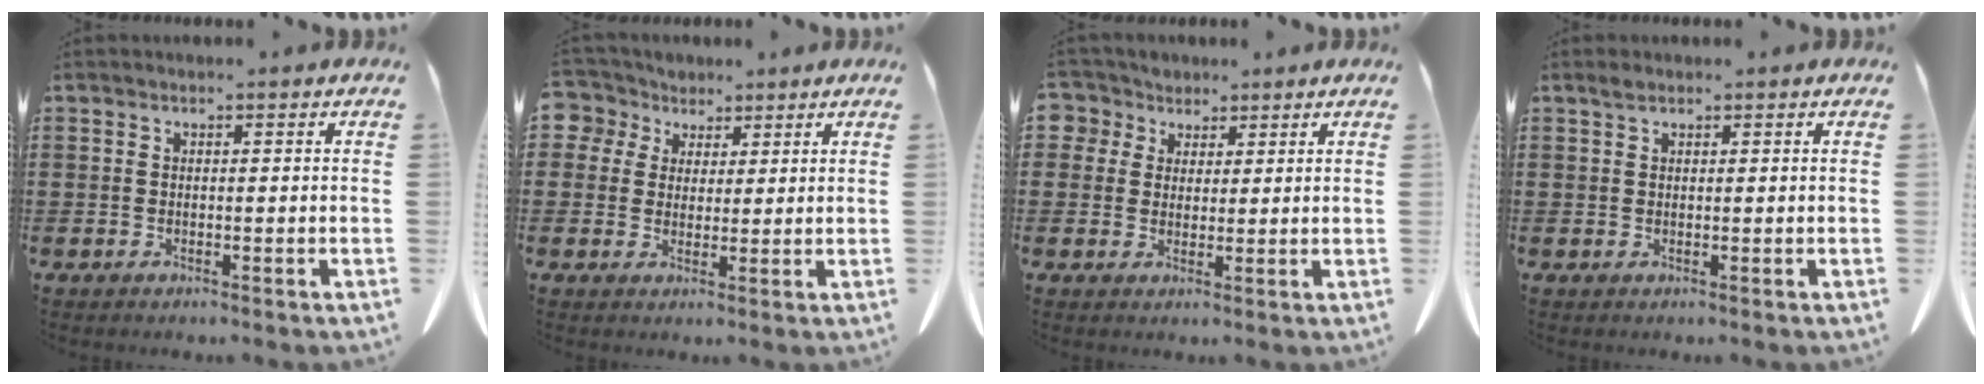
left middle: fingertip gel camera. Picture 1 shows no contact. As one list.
[{"total": 4.4, "force": [2.5, 3.6, 0.5], "torque": [-0.027, 0.002, 0.042]}, {"total": 4.0, "force": [2.6, 3.1, 0.2], "torque": [-0.018, 0.005, 0.046]}, {"total": 1.0, "force": [0.7, 0.3, 0.6], "torque": [-0.014, 0.001, 0.014]}]